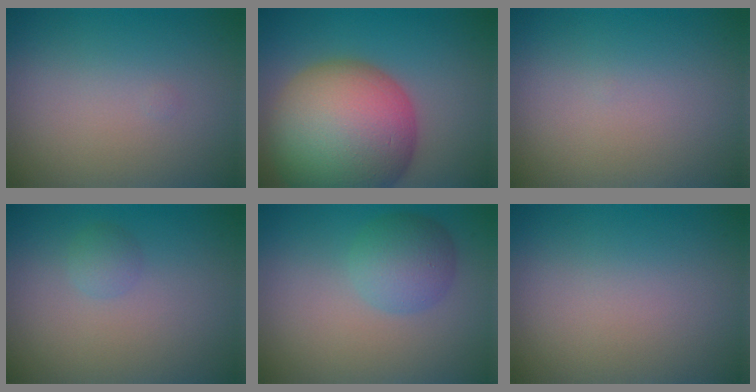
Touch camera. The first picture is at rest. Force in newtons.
{"total": 15.3, "press": 15.3, "slide": 0.9}
{"total": 0.0}
{"total": 1.1, "press": 1.1, "slide": 0.0}
{"total": 3.5, "press": 3.5, "slide": 0.1}
{"total": 0.0}